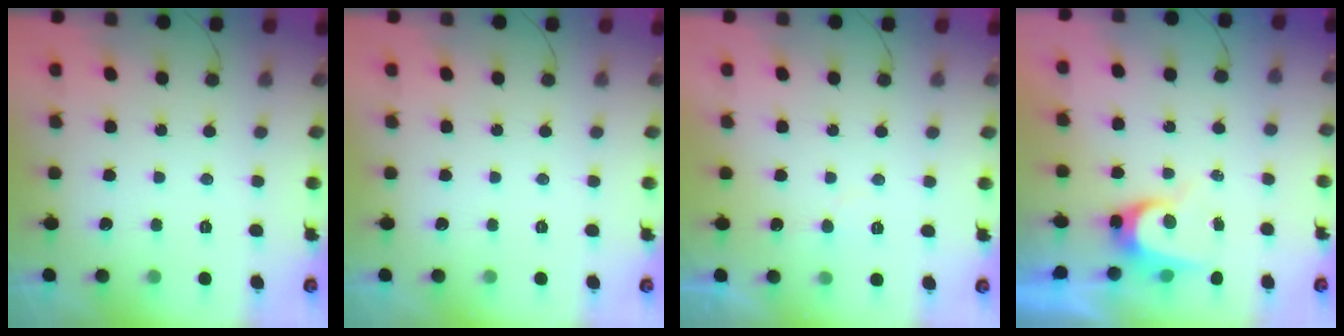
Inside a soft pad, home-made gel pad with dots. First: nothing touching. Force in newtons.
{"total": 0.0}
{"total": 4.6, "press": 4.6, "slide": 0.2}
{"total": 7.7, "press": 7.7, "slide": 0.2}